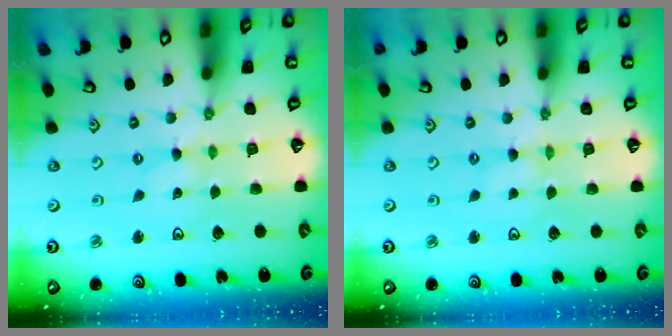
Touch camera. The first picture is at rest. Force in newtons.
{"total": 0.8, "press": 0.8, "slide": 0.2}